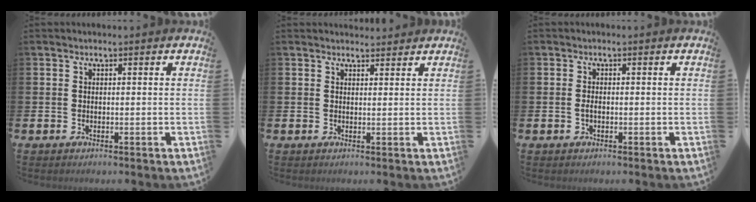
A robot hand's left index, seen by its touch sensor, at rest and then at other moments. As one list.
[{"total": 1.8, "force": [1.8, 0.4, -0.1], "torque": [0.014, -0.010, 0.029]}, {"total": 1.0, "force": [-0.3, 0.4, 0.9], "torque": [-0.019, 0.003, -0.006]}]